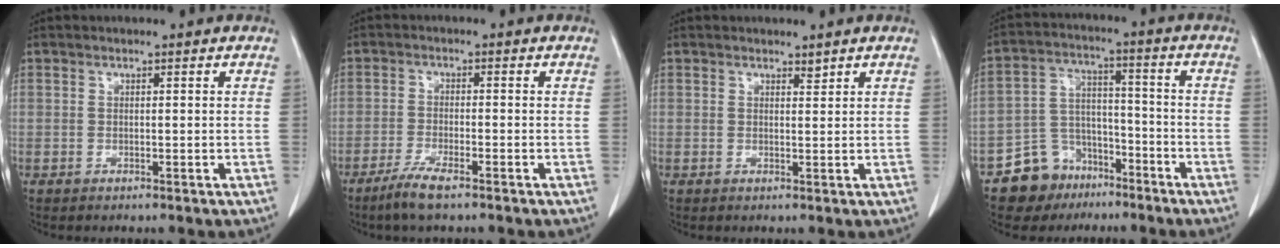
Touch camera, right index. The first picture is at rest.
{"total": 4.6, "force": [-3.4, 0.4, 3.1], "torque": [-0.067, -0.010, -0.062]}
{"total": 0.8, "force": [0.8, 0.2, 0.3], "torque": [-0.009, -0.007, 0.012]}
{"total": 9.3, "force": [-6.4, 6.6, 1.4], "torque": [-0.030, 0.035, -0.106]}